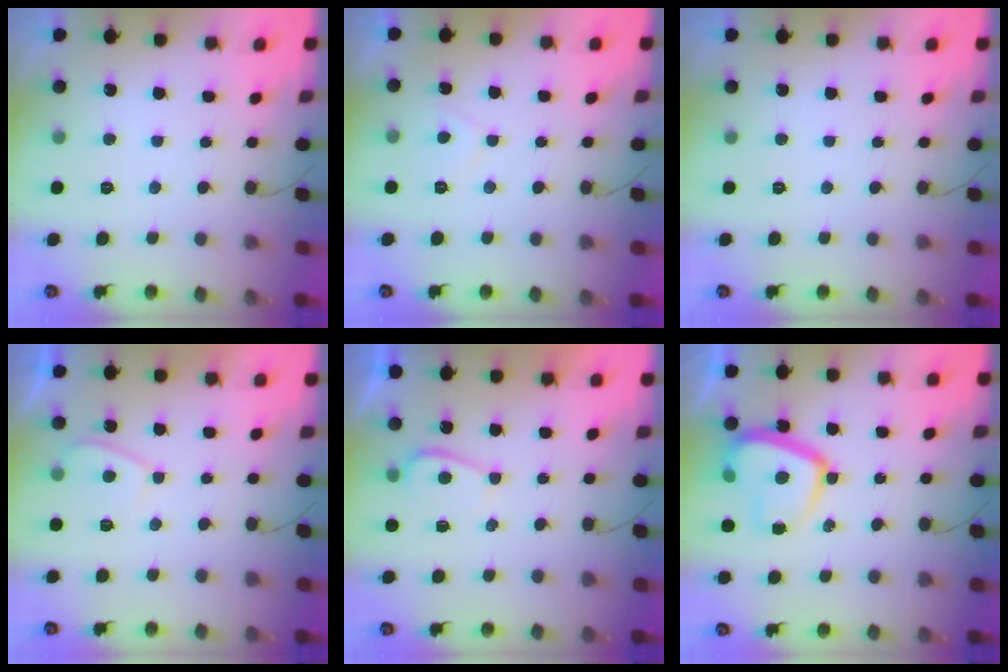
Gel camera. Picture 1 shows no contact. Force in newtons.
{"total": 1.5, "press": 1.4, "slide": 0.5}
{"total": 0.0}
{"total": 2.8, "press": 2.8, "slide": 0.7}
{"total": 2.7, "press": 2.7, "slide": 0.6}
{"total": 12.3, "press": 12.3, "slide": 1.2}